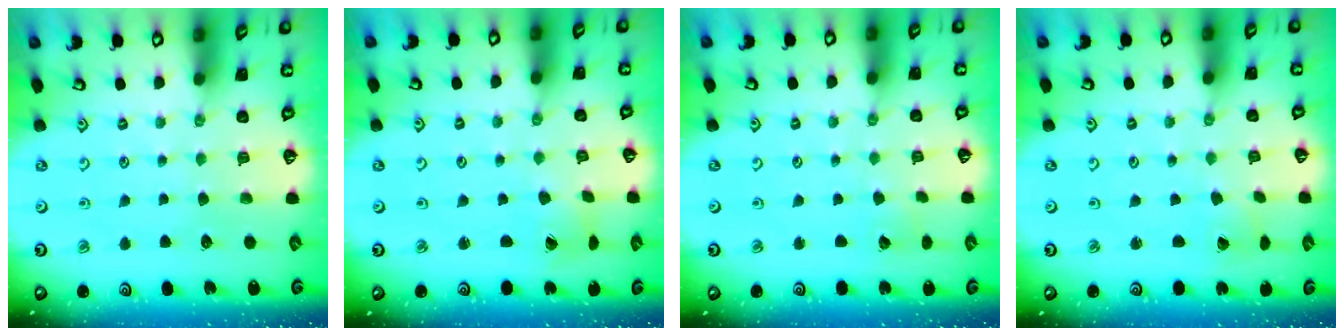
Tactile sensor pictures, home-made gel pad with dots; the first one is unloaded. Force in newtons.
{"total": 1.1, "press": 1.1, "slide": 0.2}
{"total": 2.7, "press": 2.7, "slide": 0.3}
{"total": 2.1, "press": 2.1, "slide": 0.1}